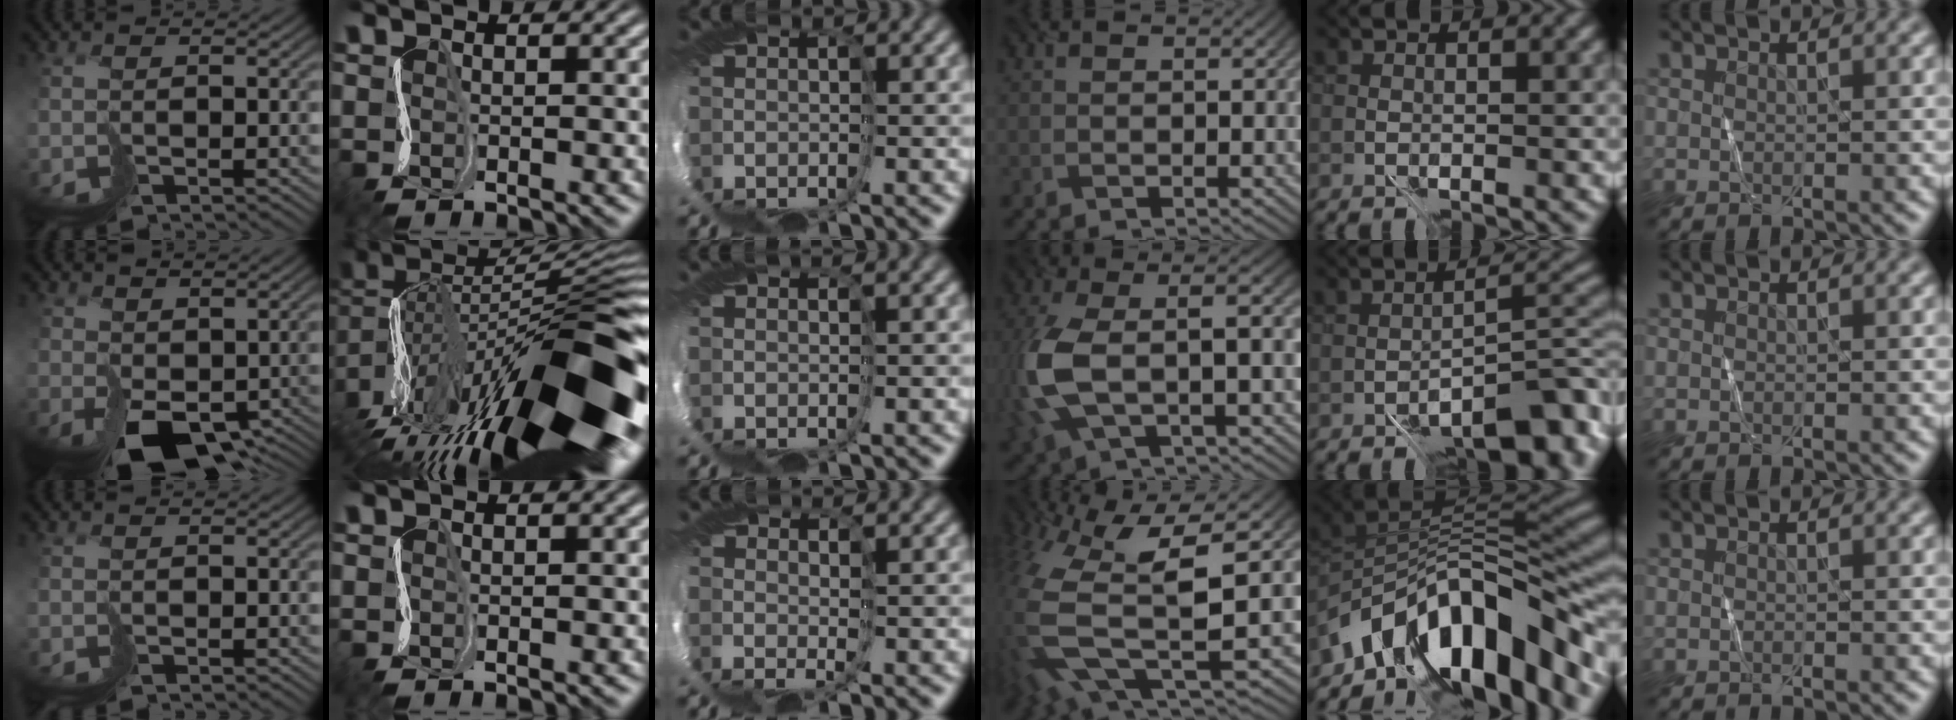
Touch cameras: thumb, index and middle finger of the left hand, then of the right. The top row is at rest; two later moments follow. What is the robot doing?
{"motion": "cut", "object": "paper bag"}